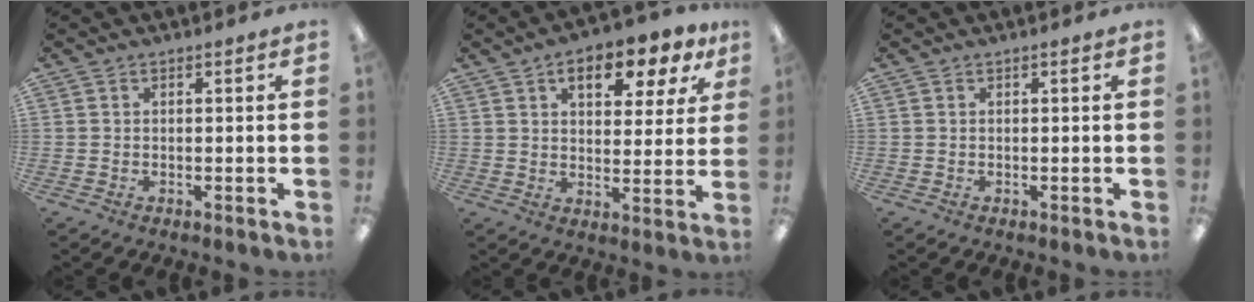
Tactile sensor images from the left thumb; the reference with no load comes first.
{"total": 9.3, "force": [5.4, 4.6, 6.2], "torque": [-0.071, -0.021, 0.085]}
{"total": 0.0}